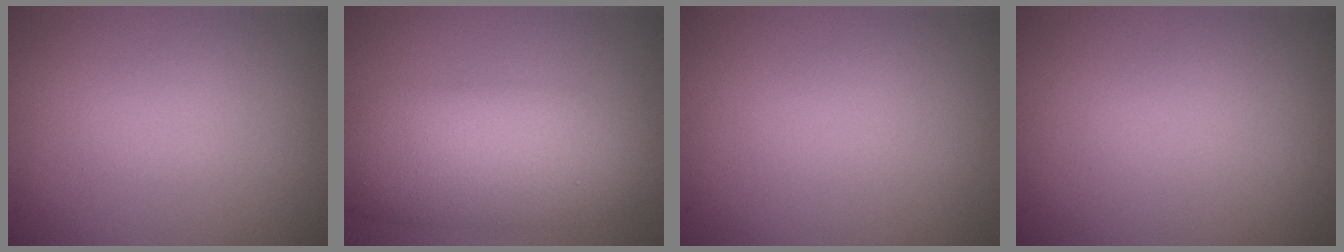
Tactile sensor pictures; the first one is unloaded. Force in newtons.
{"total": 8.2, "press": 8.2, "slide": 0.3}
{"total": 0.0}
{"total": 0.0}